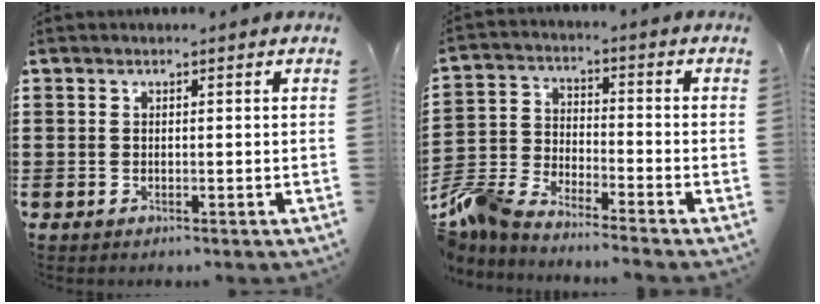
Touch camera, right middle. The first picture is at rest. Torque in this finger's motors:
{"motor_torque": [1.37, -0.76, 0.34, 0.21]}